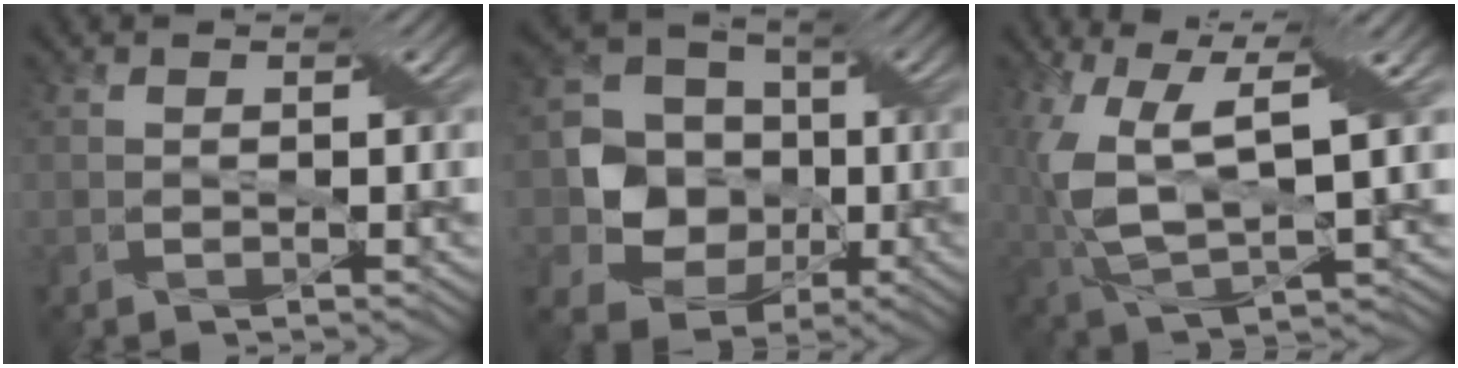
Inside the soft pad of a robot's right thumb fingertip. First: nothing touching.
{"total": 9.4, "force": [-0.9, 8.5, 4.0], "torque": [-0.102, -0.002, -0.030]}
{"total": 11.8, "force": [2.9, 5.9, 9.8], "torque": [-0.232, -0.011, 0.063]}